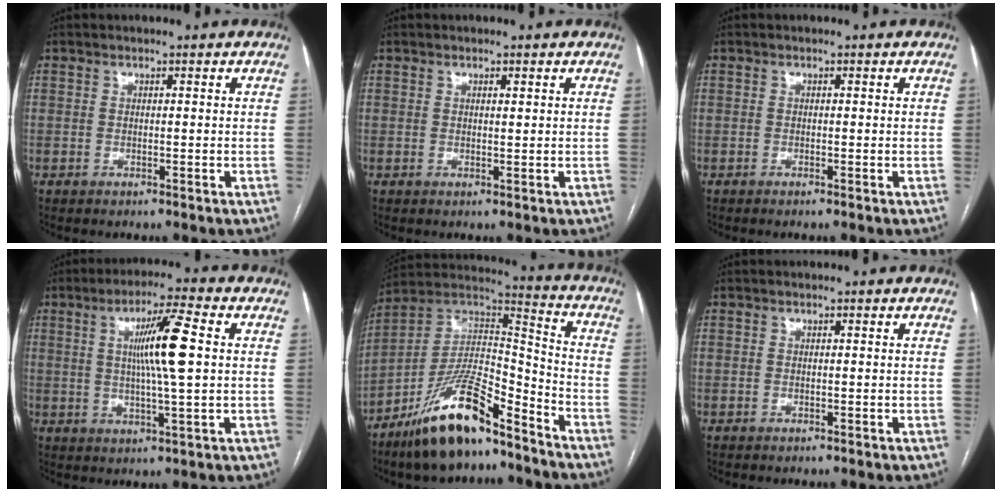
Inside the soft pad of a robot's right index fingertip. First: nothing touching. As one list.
[{"total": 0.8, "force": [0.4, 0.2, 0.6], "torque": [-0.013, -0.001, 0.006]}, {"total": 0.0}, {"total": 9.8, "force": [1.6, 0.1, 9.7], "torque": [-0.170, 0.005, 0.027]}, {"total": 16.6, "force": [-11.7, 4.0, 11.1], "torque": [-0.199, 0.017, -0.205]}, {"total": 0.0}]